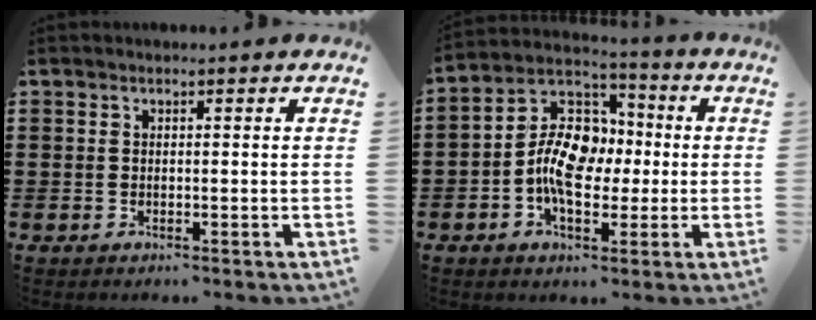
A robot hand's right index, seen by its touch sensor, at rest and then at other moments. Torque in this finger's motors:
{"motor_torque": [2.14, 0.00, 1.05, 0.21]}